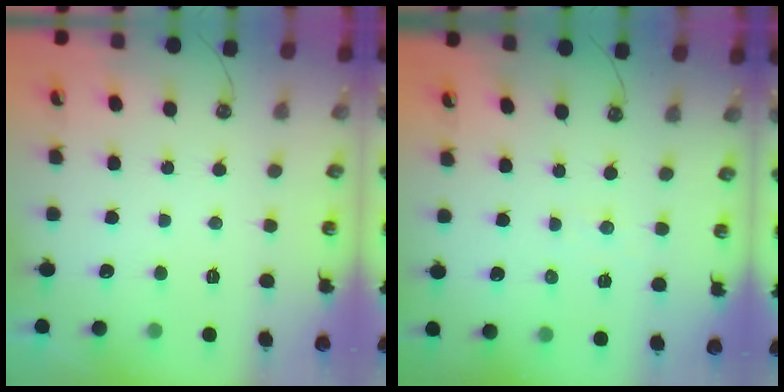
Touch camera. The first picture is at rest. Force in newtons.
{"total": 3.7, "press": 3.7, "slide": 0.5}